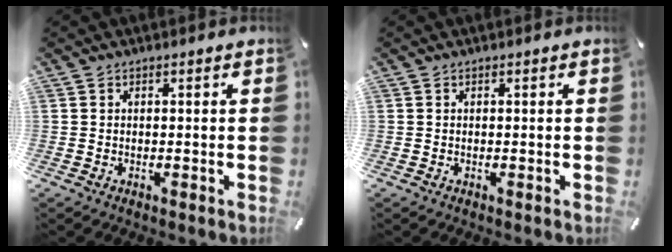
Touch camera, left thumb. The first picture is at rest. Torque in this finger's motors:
{"motor_torque": [0.00, 0.00, 0.00, 0.00, 0.00]}